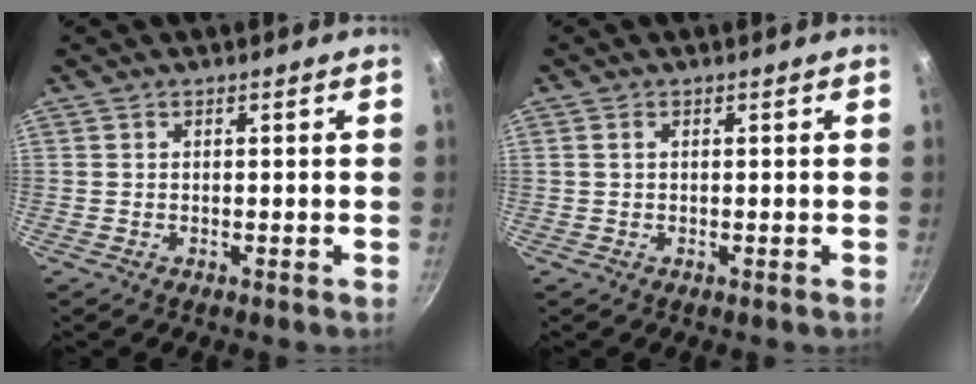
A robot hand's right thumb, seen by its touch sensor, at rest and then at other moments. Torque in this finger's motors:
{"motor_torque": [-0.39, 0.36, -0.07, -0.07, 0.05]}